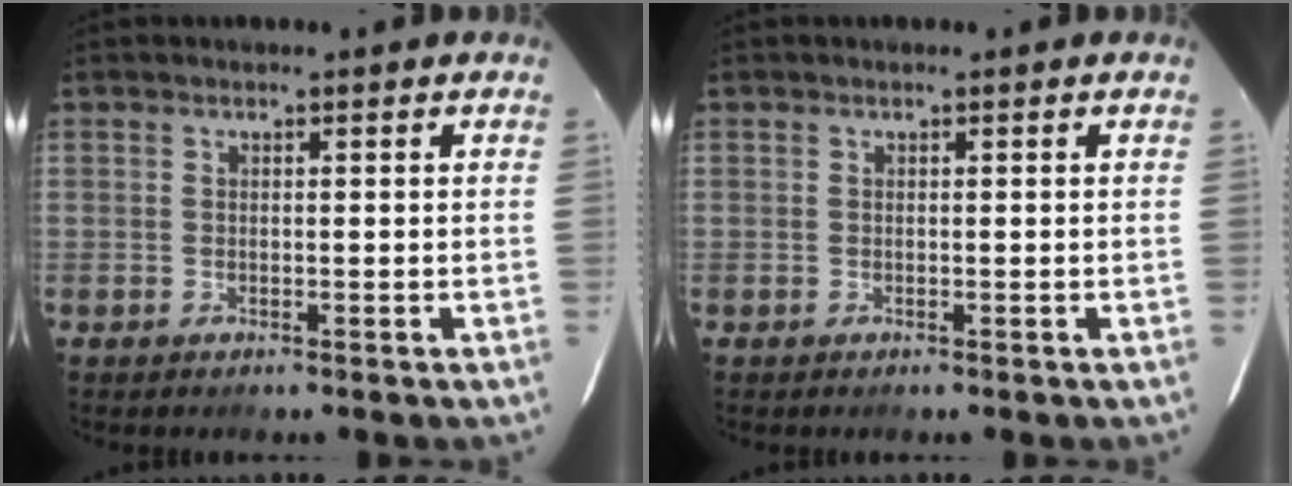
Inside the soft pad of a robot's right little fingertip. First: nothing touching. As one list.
[{"total": 0.0}]